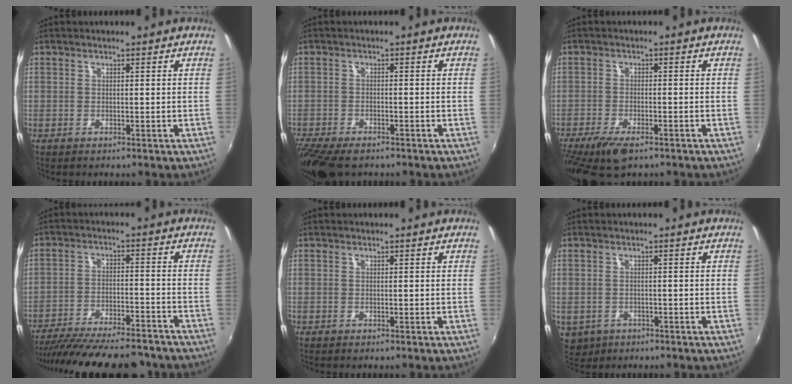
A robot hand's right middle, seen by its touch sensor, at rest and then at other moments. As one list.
[{"total": 10.2, "force": [-8.0, 3.4, 5.2], "torque": [-0.129, -0.043, -0.142]}, {"total": 8.5, "force": [-5.9, 3.2, 5.3], "torque": [-0.123, -0.026, -0.105]}, {"total": 22.9, "force": [-20.2, 4.6, 9.7], "torque": [-0.187, -0.028, -0.285]}, {"total": 0.0}, {"total": 5.1, "force": [-1.7, 4.2, 2.3], "torque": [-0.051, -0.011, -0.017]}]